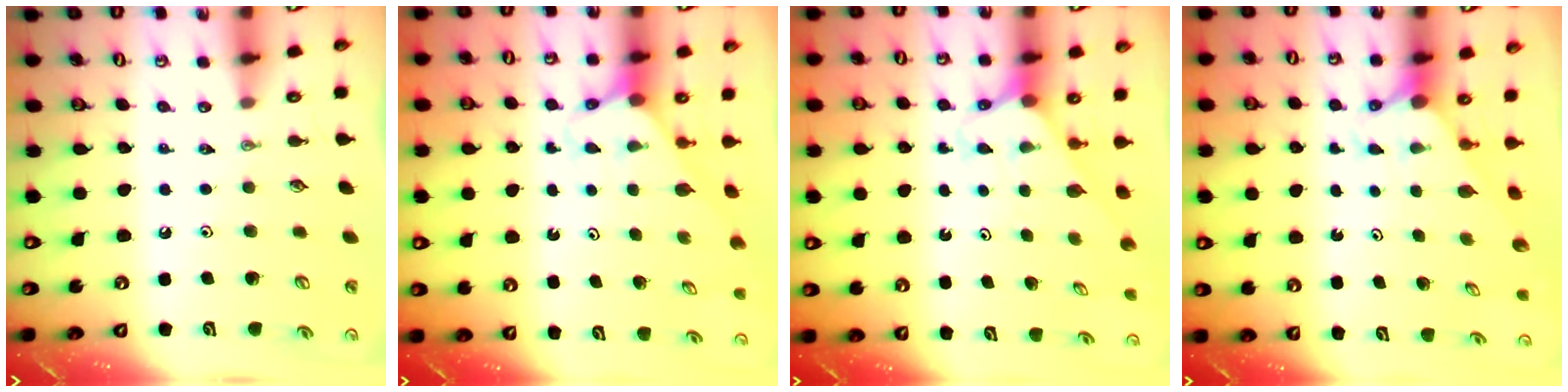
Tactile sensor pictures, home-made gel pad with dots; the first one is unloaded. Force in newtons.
{"total": 2.9, "press": 2.9, "slide": 0.2}
{"total": 2.7, "press": 2.7, "slide": 0.1}
{"total": 2.7, "press": 2.7, "slide": 0.0}